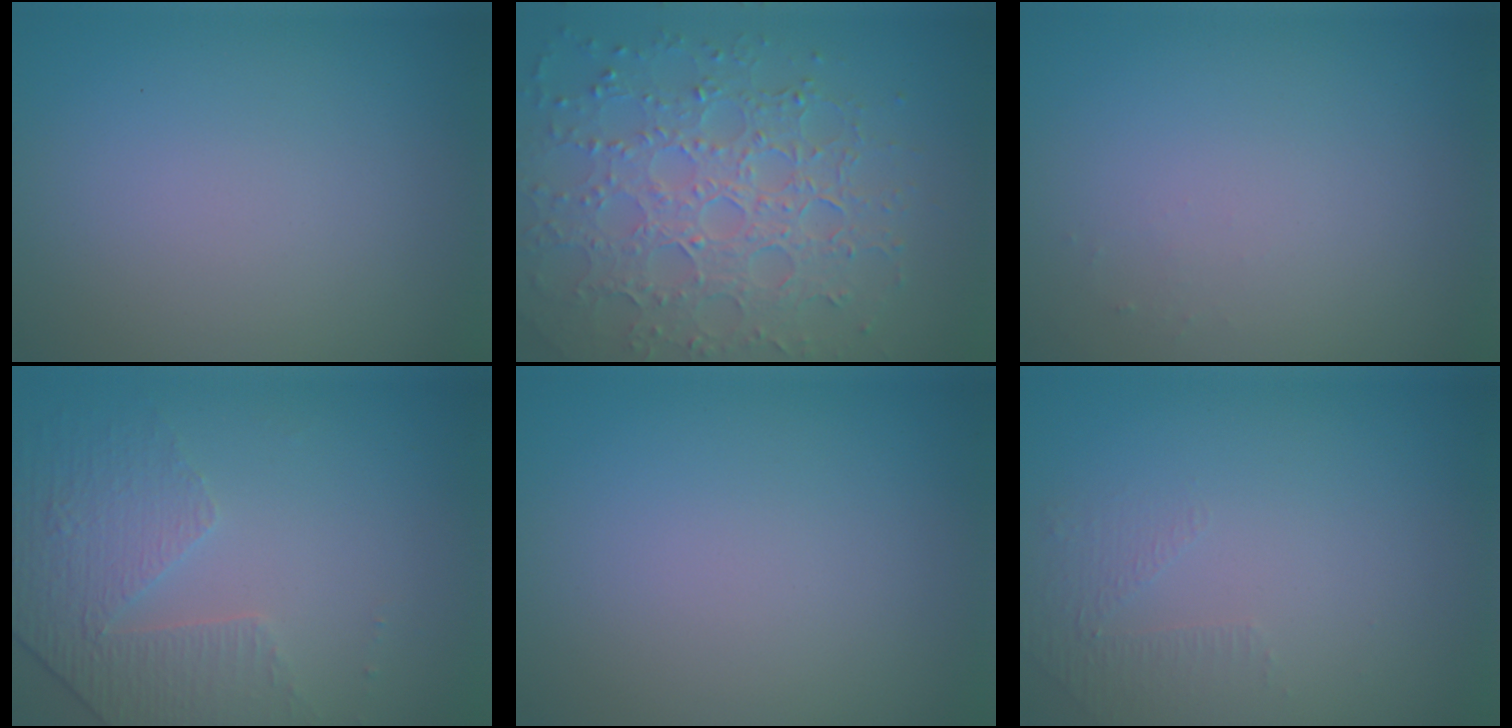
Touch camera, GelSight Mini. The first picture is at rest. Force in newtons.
{"total": 7.6, "press": 5.6, "slide": 5.2}
{"total": 0.5, "press": 0.5, "slide": 0.2}
{"total": 4.7, "press": 3.2, "slide": 3.4}
{"total": 0.0}
{"total": 1.1, "press": 0.6, "slide": 1.0}